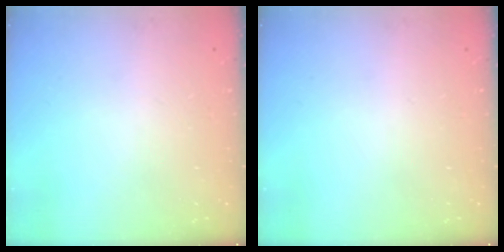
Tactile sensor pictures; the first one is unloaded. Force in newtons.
{"total": 0.0}